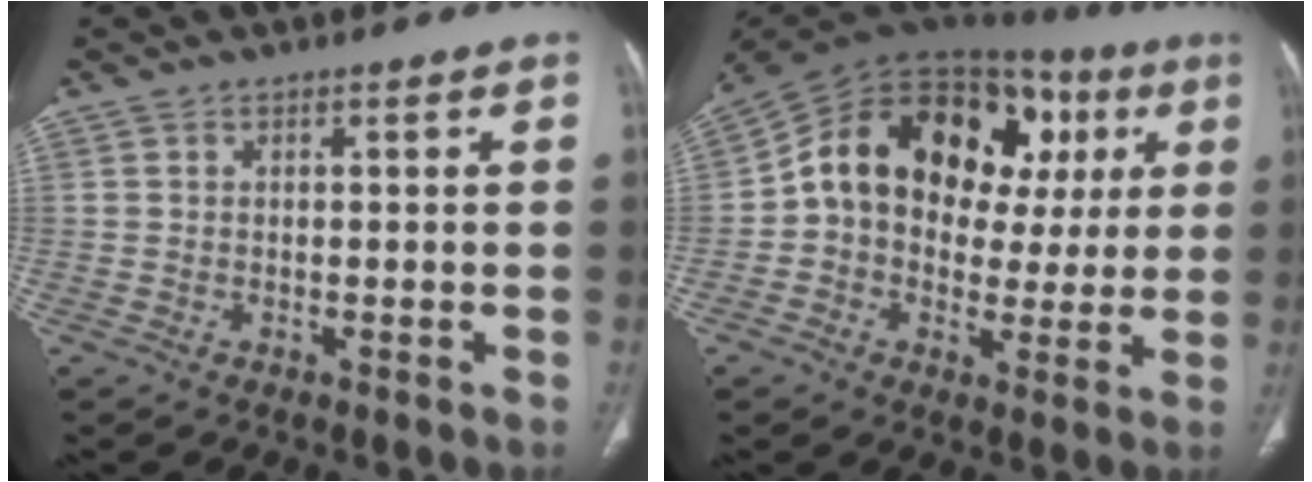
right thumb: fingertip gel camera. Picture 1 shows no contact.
{"total": 23.5, "force": [5.0, 16.2, 16.3], "torque": [-0.220, 0.047, 0.074]}